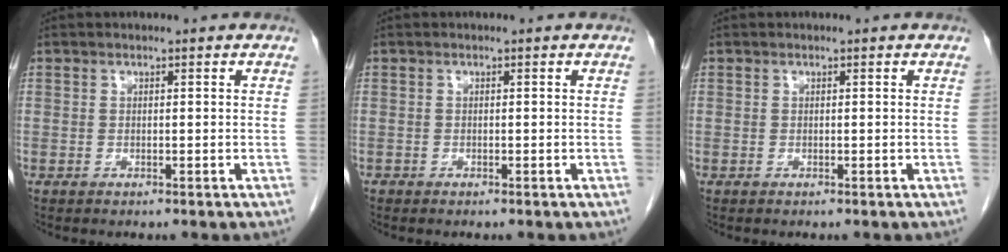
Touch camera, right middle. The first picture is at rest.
{"total": 0.0}
{"total": 0.0}